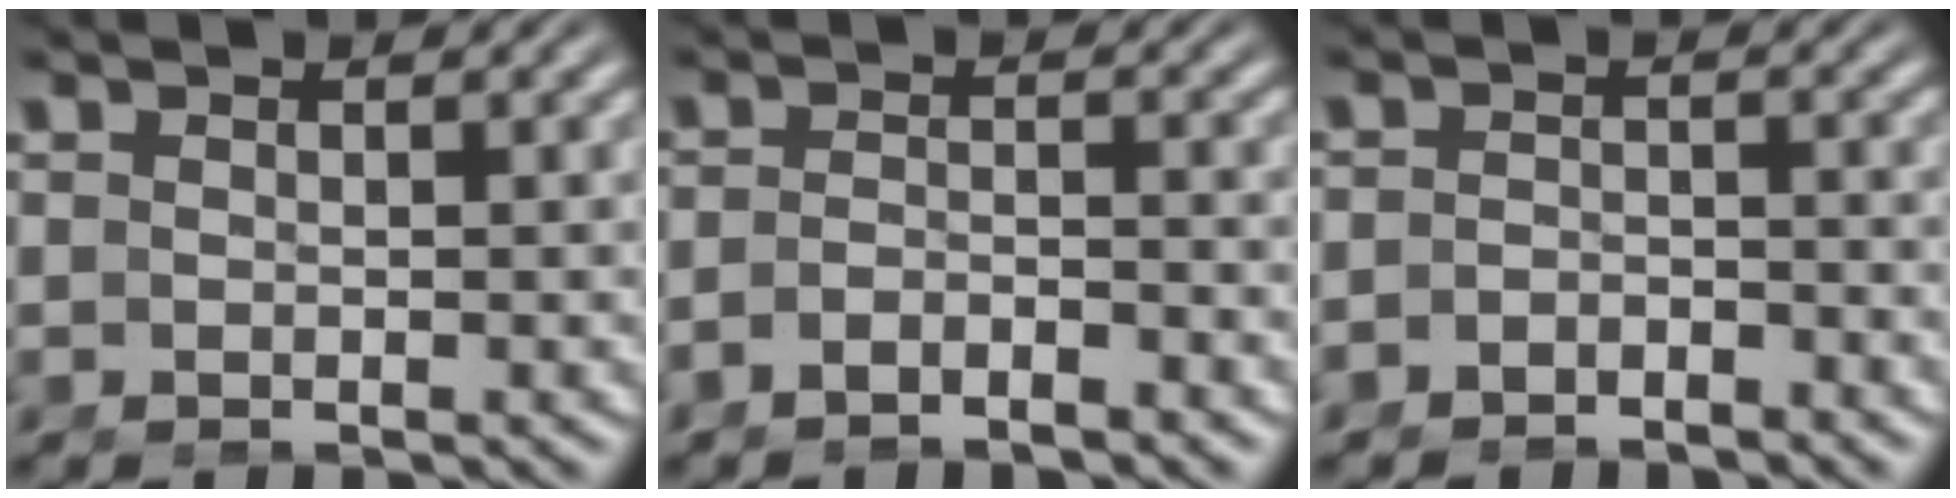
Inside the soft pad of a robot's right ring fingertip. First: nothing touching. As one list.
[{"total": 2.7, "force": [-2.5, 0.4, 0.9], "torque": [-0.016, -0.006, -0.042]}, {"total": 2.9, "force": [-2.8, 0.7, -0.1], "torque": [0.000, -0.012, -0.044]}]